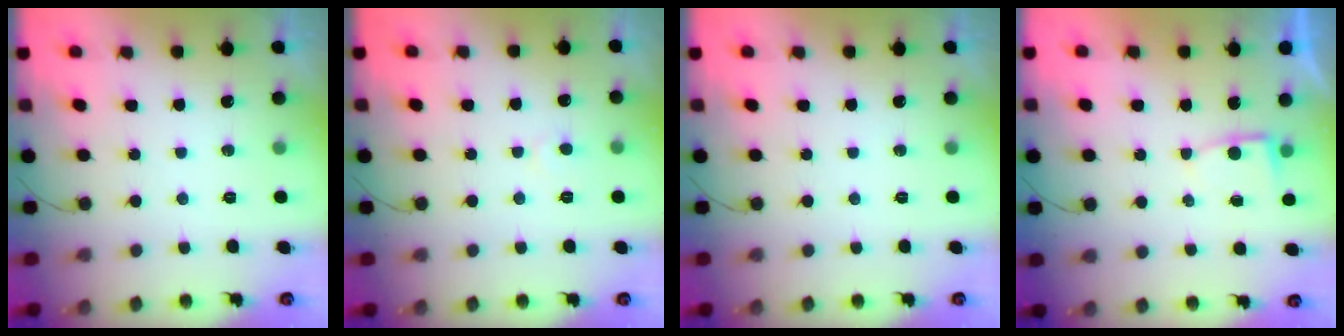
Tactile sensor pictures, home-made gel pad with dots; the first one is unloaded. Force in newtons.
{"total": 3.7, "press": 3.7, "slide": 0.3}
{"total": 0.0}
{"total": 2.6, "press": 2.6, "slide": 0.3}